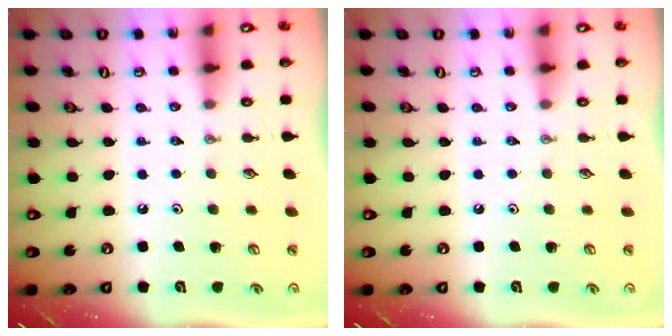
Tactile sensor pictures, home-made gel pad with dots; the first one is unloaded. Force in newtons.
{"total": 0.0}